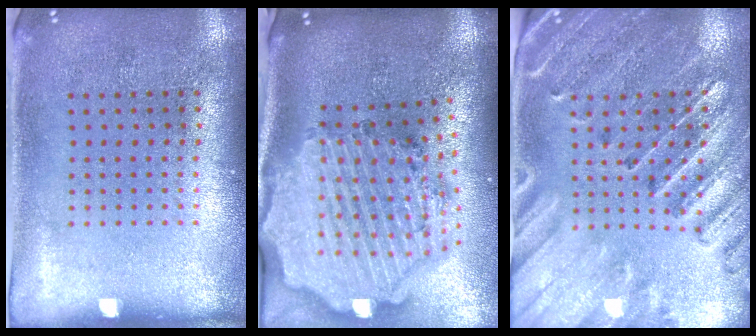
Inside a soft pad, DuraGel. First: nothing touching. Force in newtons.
{"total": 4.1, "press": 3.4, "slide": 2.3}
{"total": 2.8, "press": 2.7, "slide": 0.8}